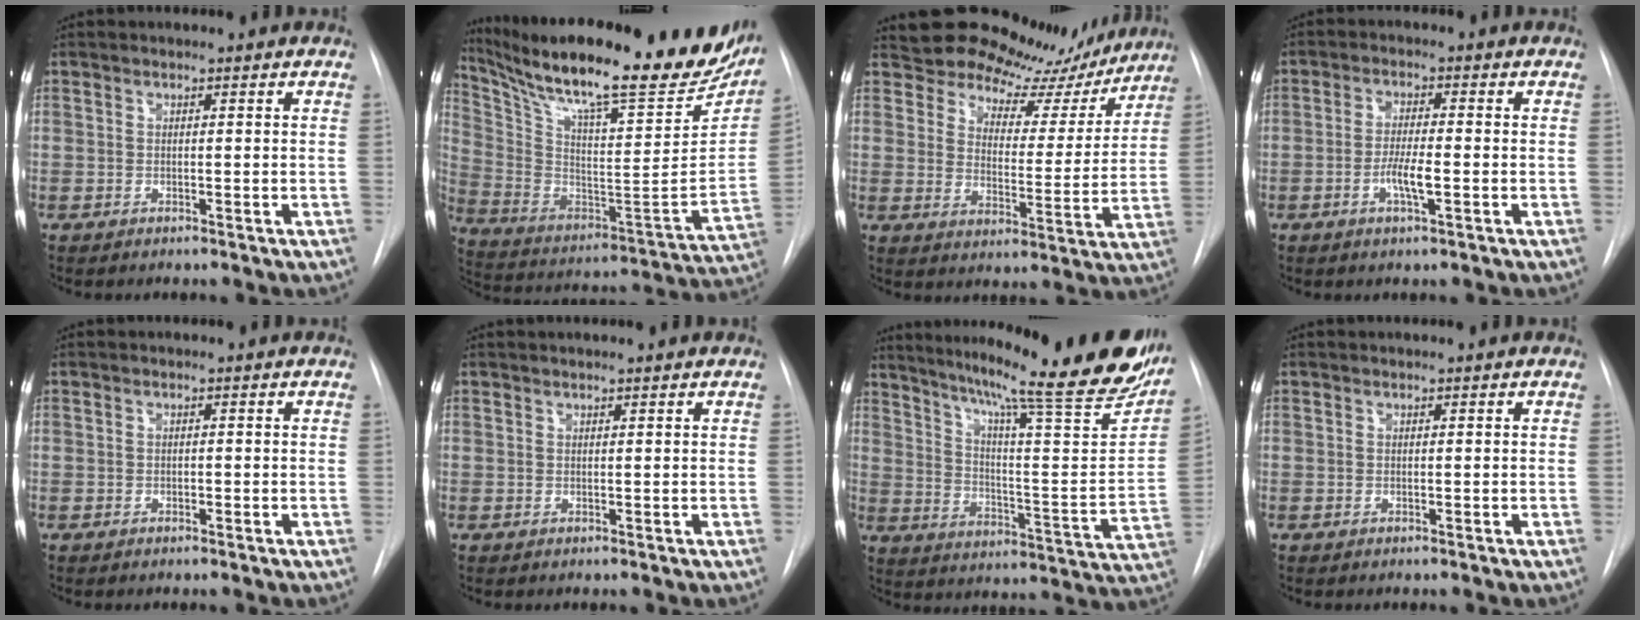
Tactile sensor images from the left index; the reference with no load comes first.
{"total": 32.0, "force": [25.4, 5.8, 18.7], "torque": [-0.319, -0.046, 0.365]}
{"total": 14.4, "force": [13.2, 5.3, 2.3], "torque": [-0.012, -0.027, 0.156]}
{"total": 4.3, "force": [-1.7, 0.5, 3.9], "torque": [-0.076, -0.006, -0.032]}
{"total": 0.6, "force": [-0.5, 0.3, 0.2], "torque": [-0.001, -0.002, -0.011]}
{"total": 1.6, "force": [1.4, -0.1, 0.7], "torque": [-0.009, 0.012, 0.019]}
{"total": 28.9, "force": [22.9, 2.2, 17.5], "torque": [-0.256, -0.066, 0.300]}
{"total": 0.0}